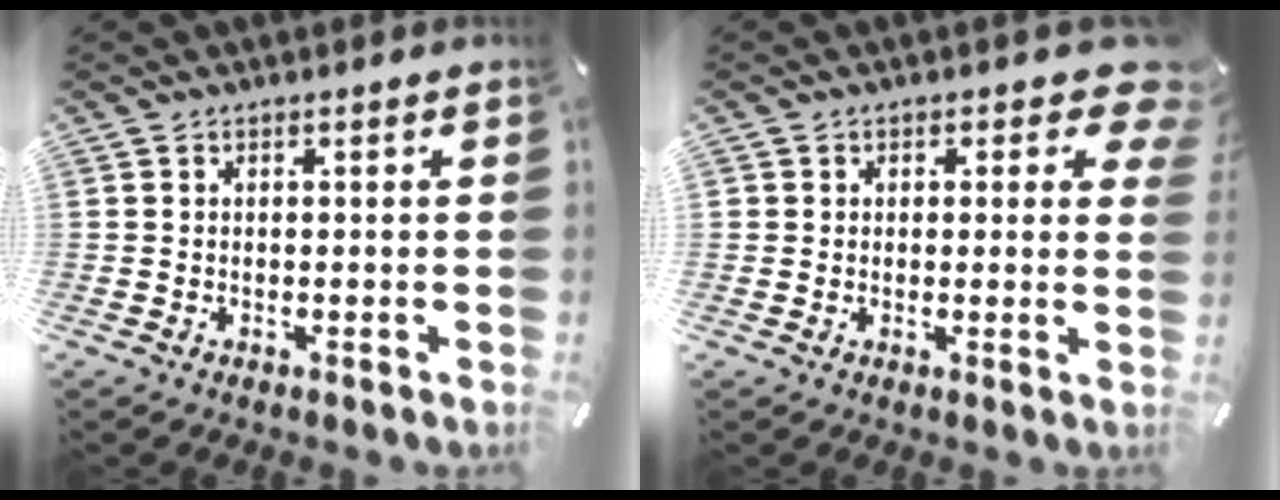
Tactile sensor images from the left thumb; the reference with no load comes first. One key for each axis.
{"total": 5.7, "fx": 2.7, "fy": 3.5, "fz": 3.7, "tx": -0.028, "ty": -0.013, "tz": 0.041}